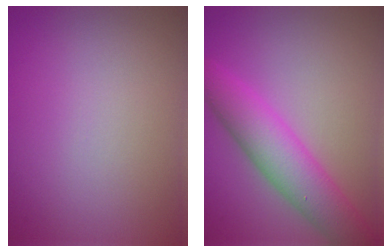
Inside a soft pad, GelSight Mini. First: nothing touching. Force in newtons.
{"total": 6.2, "press": 6.2, "slide": 0.1}